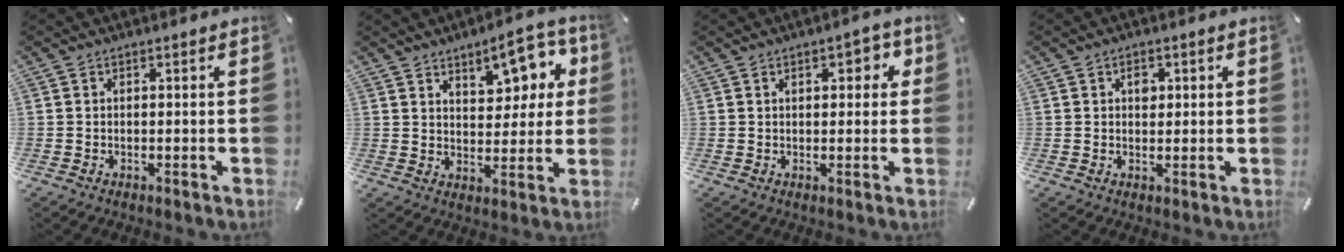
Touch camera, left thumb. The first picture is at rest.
{"total": 11.8, "force": [7.1, 5.9, 7.2], "torque": [-0.083, -0.039, 0.120]}
{"total": 3.9, "force": [1.2, 2.1, 3.1], "torque": [-0.040, 0.001, 0.013]}
{"total": 2.4, "force": [0.6, 1.8, 1.4], "torque": [-0.007, -0.002, 0.004]}